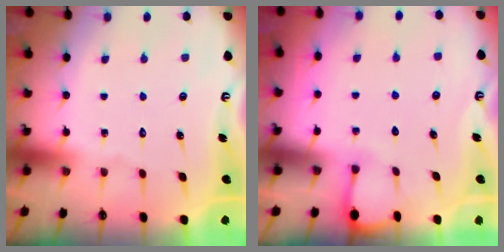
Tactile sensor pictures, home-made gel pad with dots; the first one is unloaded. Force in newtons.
{"total": 2.2, "press": 2.2, "slide": 0.4}